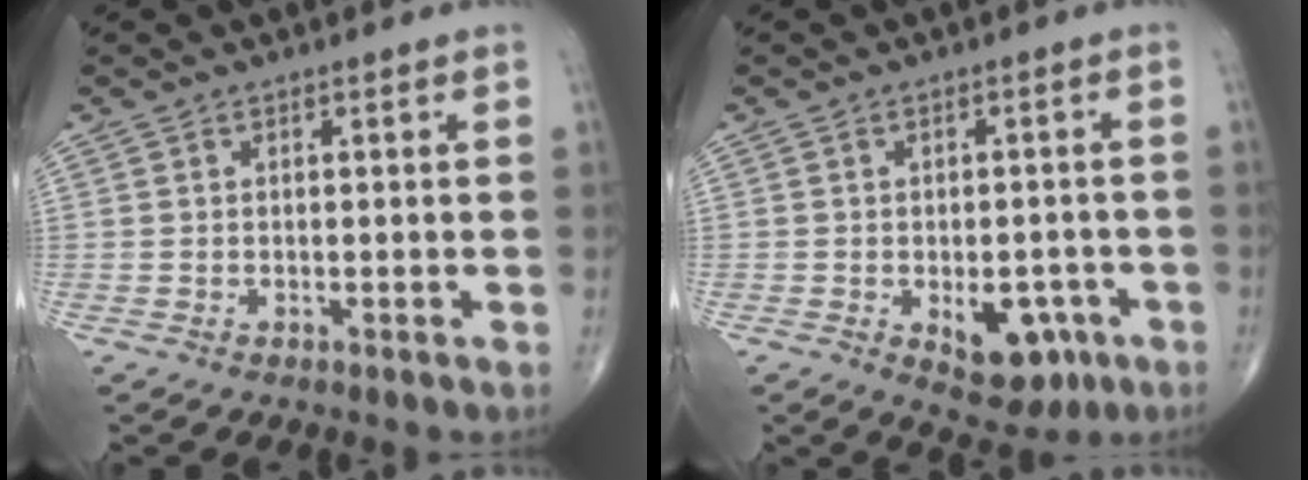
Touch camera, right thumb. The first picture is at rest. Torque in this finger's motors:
{"motor_torque": [4.46, 0.54, 0.92, -0.25, 0.15]}